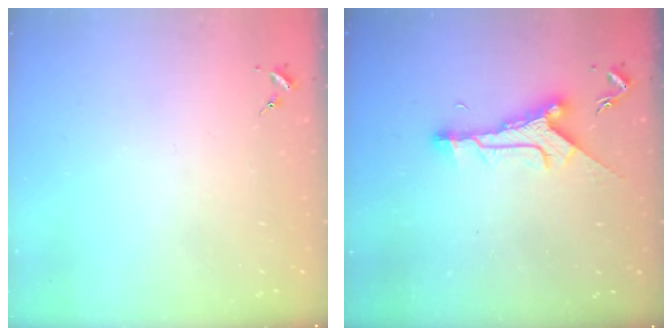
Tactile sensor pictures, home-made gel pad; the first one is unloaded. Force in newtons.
{"total": 9.6, "press": 9.6, "slide": 0.5}